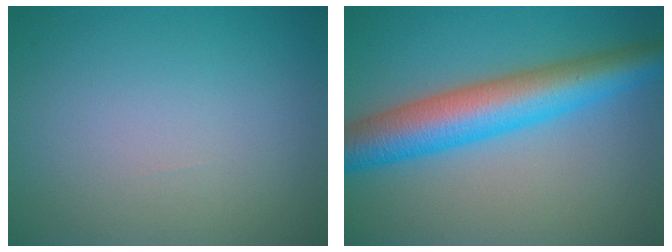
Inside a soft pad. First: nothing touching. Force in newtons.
{"total": 8.3, "press": 8.3, "slide": 0.2}